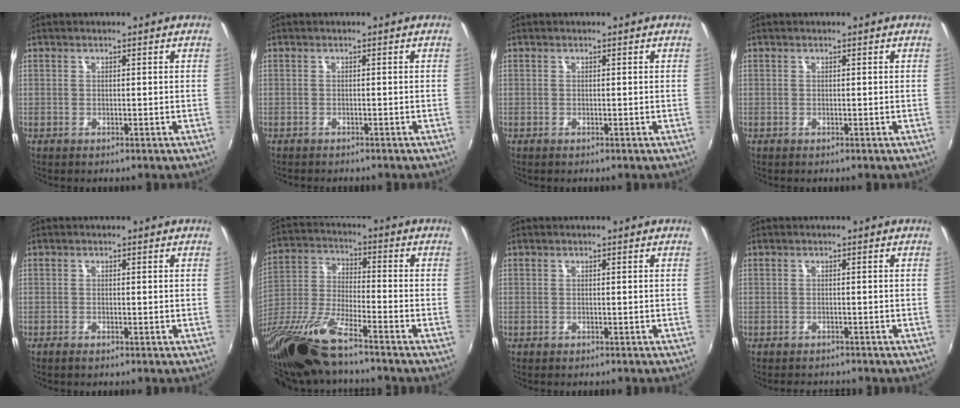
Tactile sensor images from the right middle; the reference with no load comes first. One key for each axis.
{"total": 1.5, "fx": -1.5, "fy": 0.3, "fz": 0.3, "tx": -0.012, "ty": -0.010, "tz": -0.023}
{"total": 0.0}
{"total": 0.0}
{"total": 1.0, "fx": -0.8, "fy": 0.2, "fz": 0.5, "tx": -0.011, "ty": -0.004, "tz": -0.017}
{"total": 16.7, "fx": -12.9, "fy": 2.0, "fz": 10.5, "tx": -0.218, "ty": -0.047, "tz": -0.249}
{"total": 0.7, "fx": -0.6, "fy": 0.2, "fz": 0.2, "tx": -0.005, "ty": -0.003, "tz": -0.010}
{"total": 3.0, "fx": -2.8, "fy": 1.0, "fz": 0.5, "tx": -0.018, "ty": -0.008, "tz": -0.045}